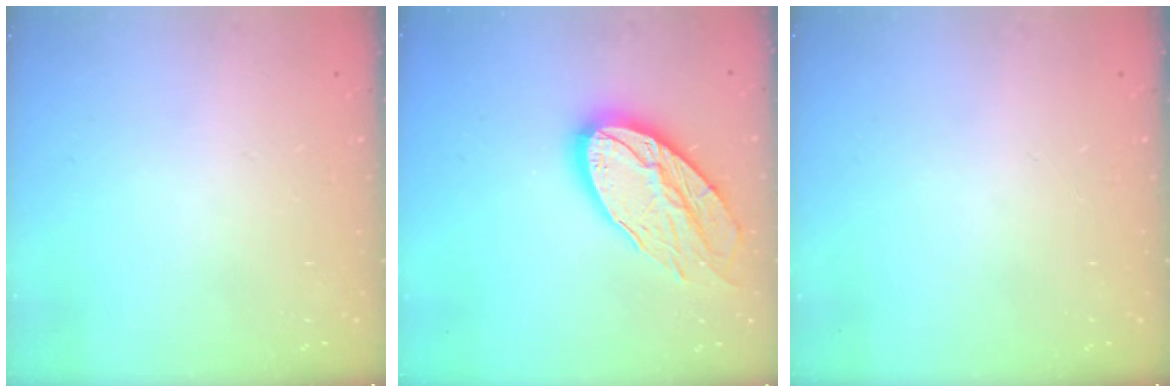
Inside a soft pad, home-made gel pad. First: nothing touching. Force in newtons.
{"total": 18.4, "press": 18.4, "slide": 1.7}
{"total": 0.0}